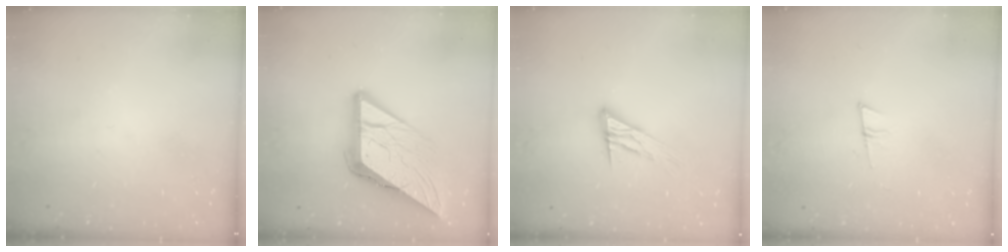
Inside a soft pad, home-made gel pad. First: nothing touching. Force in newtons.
{"total": 16.6, "press": 16.5, "slide": 1.7}
{"total": 12.0, "press": 12.0, "slide": 1.0}
{"total": 5.6, "press": 5.0, "slide": 2.6}